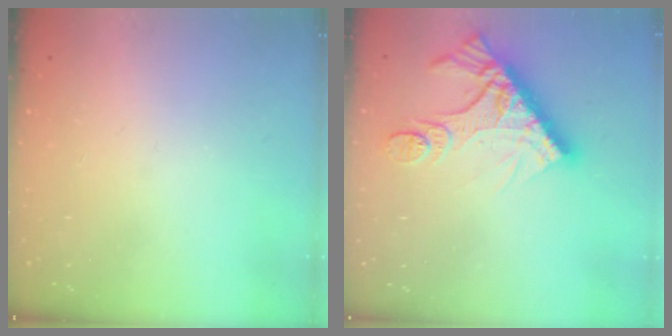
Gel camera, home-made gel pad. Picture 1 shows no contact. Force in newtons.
{"total": 15.5, "press": 15.4, "slide": 1.4}